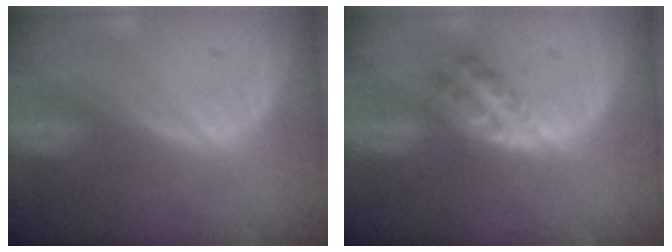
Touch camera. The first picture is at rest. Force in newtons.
{"total": 5.3, "press": 4.9, "slide": 2.0}